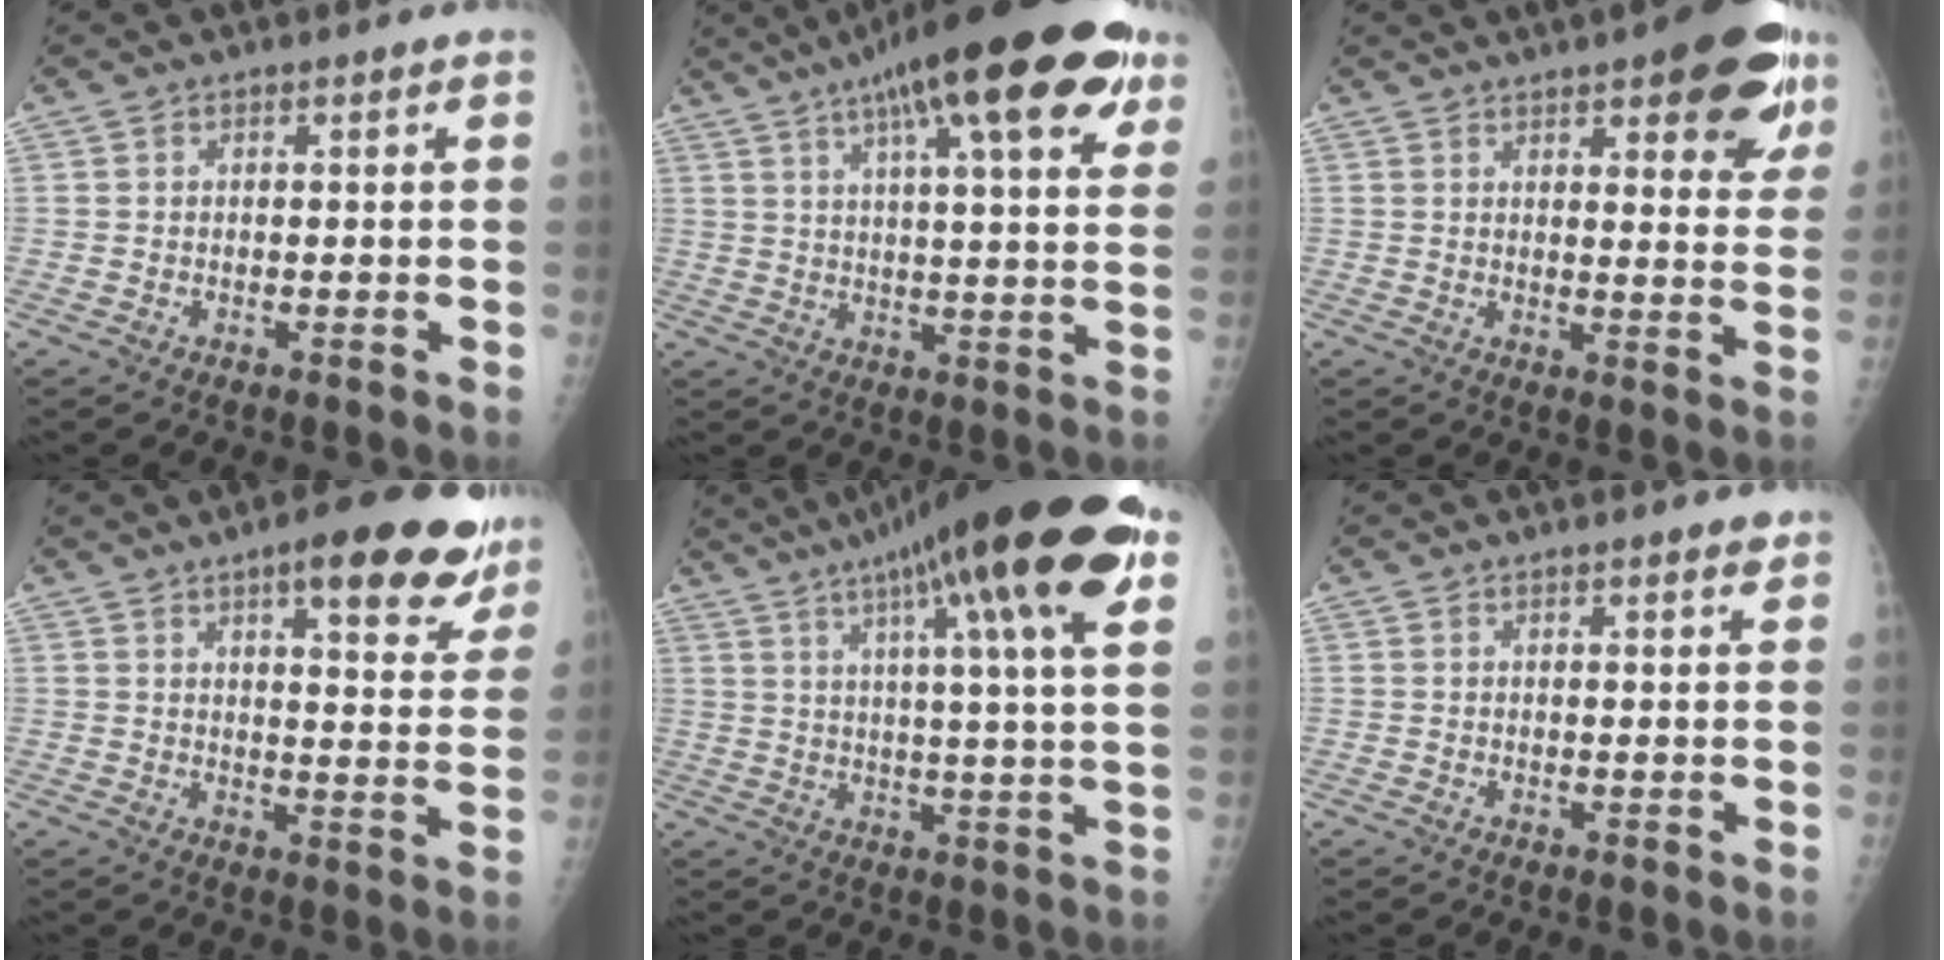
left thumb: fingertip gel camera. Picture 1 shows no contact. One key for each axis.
{"total": 23.8, "fx": 13.1, "fy": 5.9, "fz": 18.9, "tx": -0.271, "ty": -0.005, "tz": 0.182}
{"total": 16.0, "fx": 9.2, "fy": 5.4, "fz": 11.9, "tx": -0.115, "ty": -0.038, "tz": 0.110}
{"total": 15.8, "fx": 10.1, "fy": 4.7, "fz": 11.3, "tx": -0.108, "ty": -0.048, "tz": 0.128}
{"total": 24.7, "fx": 12.8, "fy": 3.3, "fz": 20.9, "tx": -0.318, "ty": -0.005, "tz": 0.179}
{"total": 2.2, "fx": 1.9, "fy": 0.5, "fz": 1.1, "tx": -0.007, "ty": -0.006, "tz": 0.022}